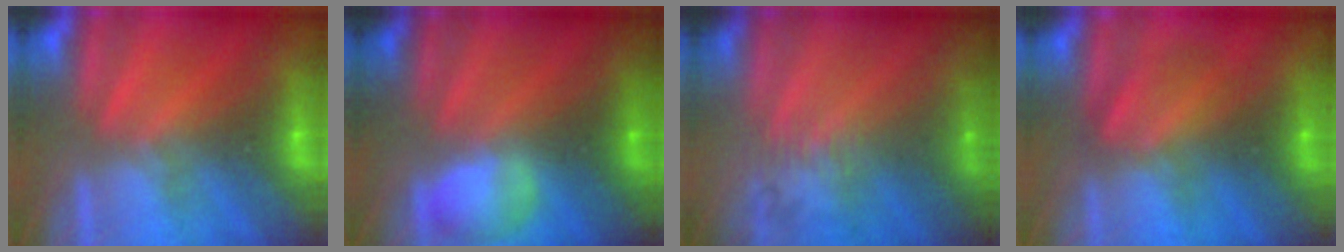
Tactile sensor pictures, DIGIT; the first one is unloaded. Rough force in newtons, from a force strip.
{"total": 2.4}
{"total": 2.4}
{"total": 2.5}